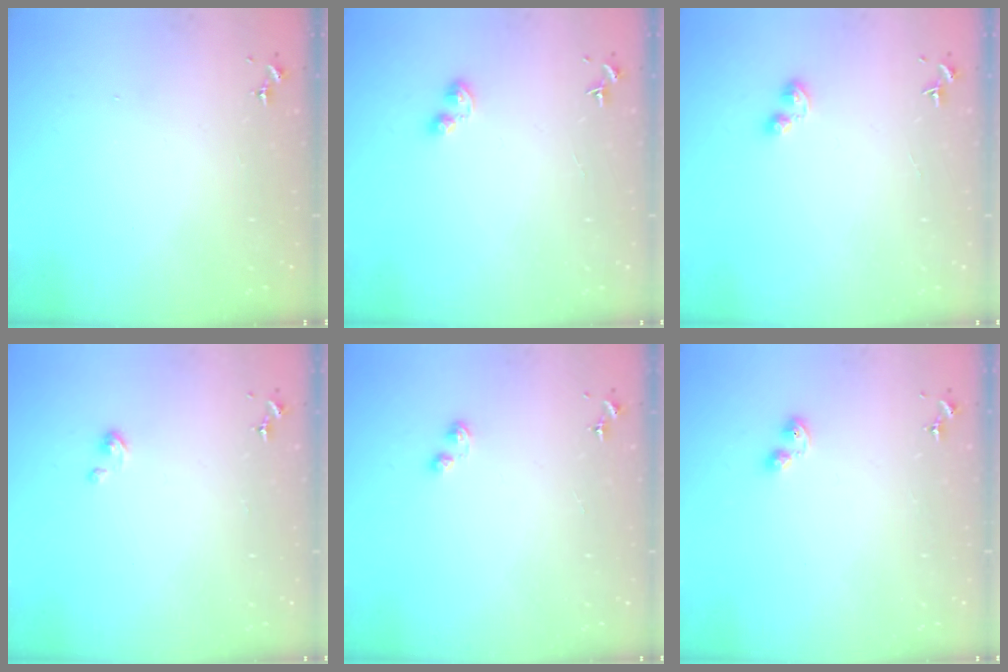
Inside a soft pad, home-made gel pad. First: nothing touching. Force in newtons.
{"total": 4.3, "press": 4.2, "slide": 0.7}
{"total": 4.3, "press": 4.2, "slide": 0.7}
{"total": 2.2, "press": 2.2, "slide": 0.2}
{"total": 2.9, "press": 2.8, "slide": 0.7}
{"total": 4.3, "press": 4.2, "slide": 1.0}